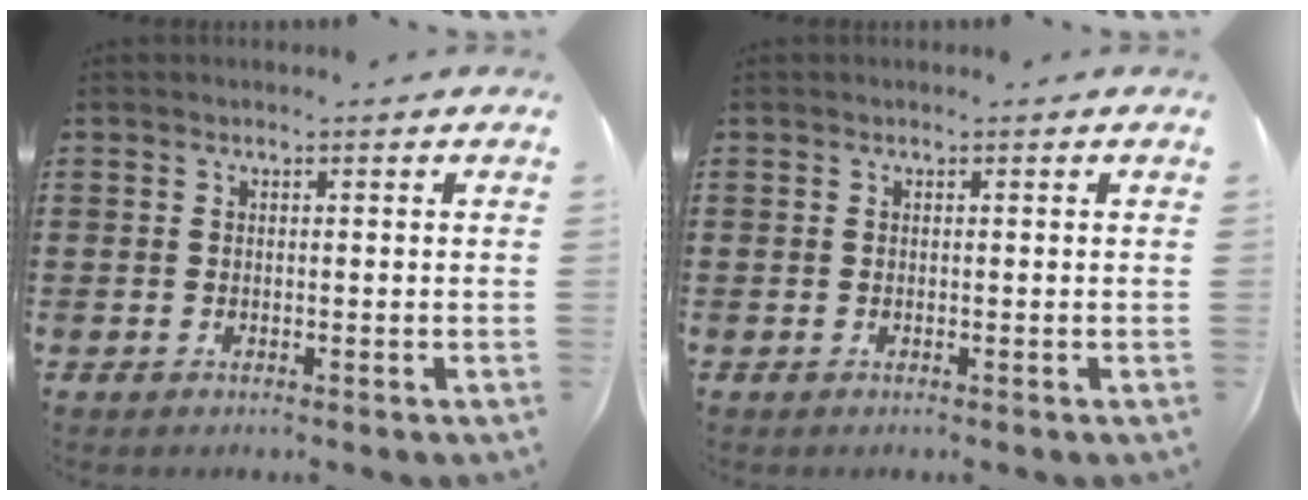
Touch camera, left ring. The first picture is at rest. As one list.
[{"total": 0.0}]